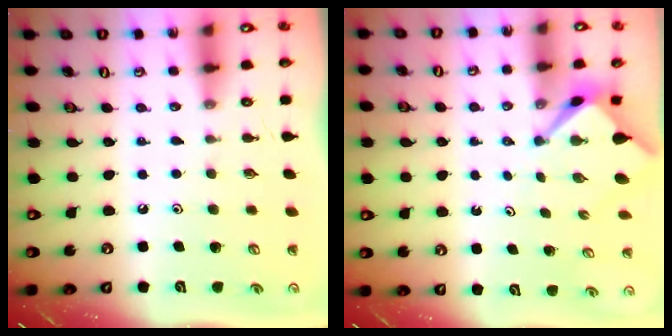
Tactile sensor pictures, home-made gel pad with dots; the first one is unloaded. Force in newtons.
{"total": 2.4, "press": 2.4, "slide": 0.2}